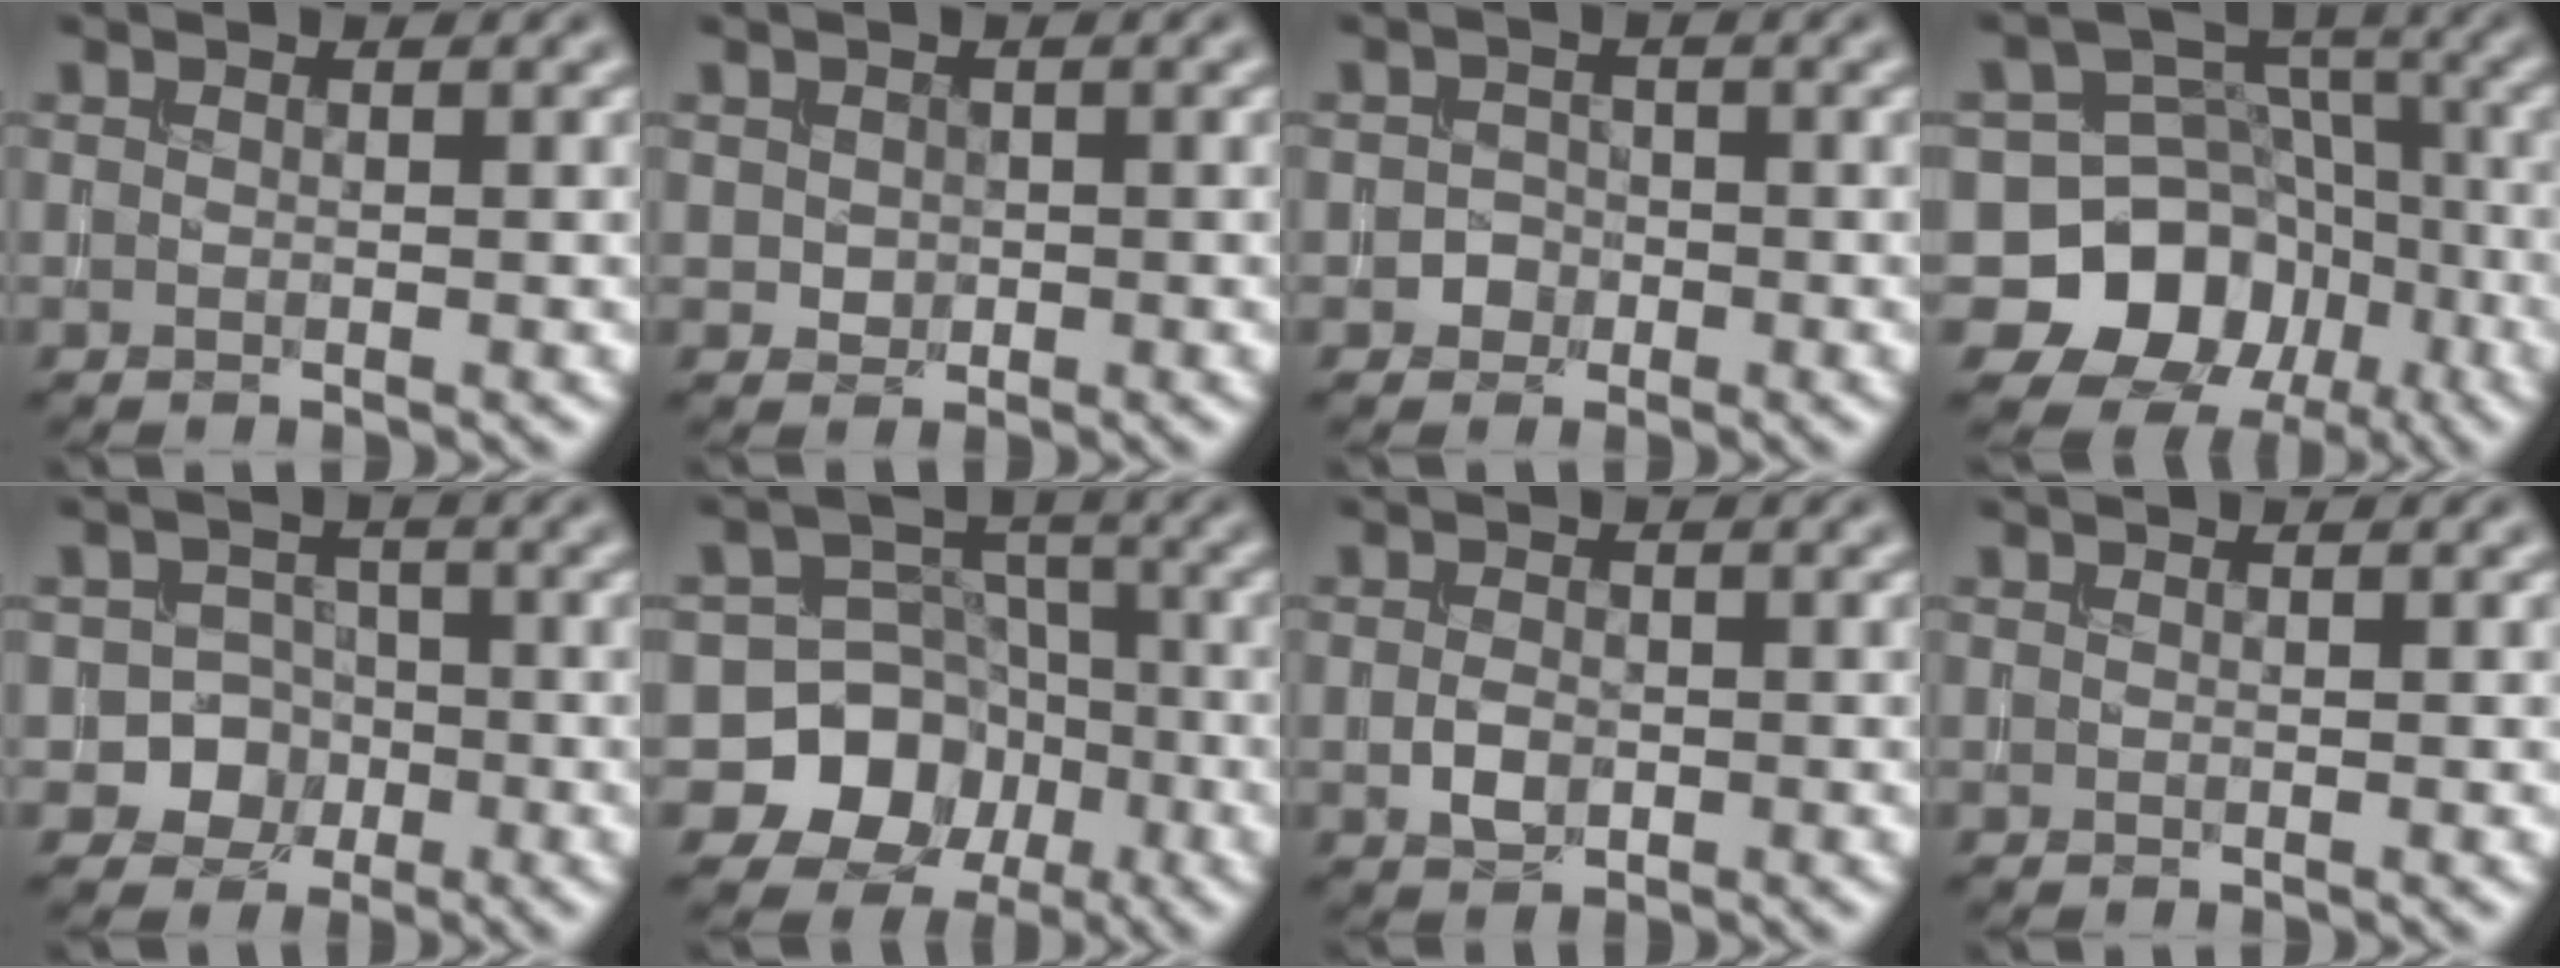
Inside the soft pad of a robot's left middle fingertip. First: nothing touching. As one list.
[{"total": 0.9, "force": [0.1, 0.8, 0.2], "torque": [-0.003, -0.003, 0.005]}, {"total": 1.2, "force": [-0.6, 1.1, 0.0], "torque": [0.012, 0.003, -0.011]}, {"total": 10.7, "force": [-4.1, 9.3, 3.3], "torque": [-0.064, 0.012, -0.107]}, {"total": 4.6, "force": [-1.8, 4.1, 0.7], "torque": [0.029, 0.003, -0.046]}, {"total": 9.1, "force": [-3.8, 8.0, 2.0], "torque": [-0.019, 0.007, -0.091]}, {"total": 1.9, "force": [-0.5, 1.3, 1.3], "torque": [-0.026, 0.000, -0.009]}, {"total": 0.0}]